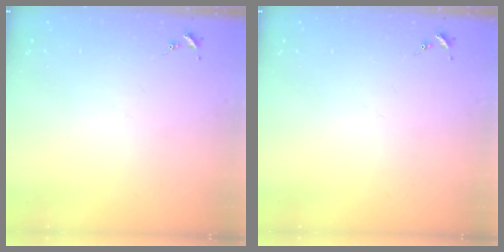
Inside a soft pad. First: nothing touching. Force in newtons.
{"total": 0.0}